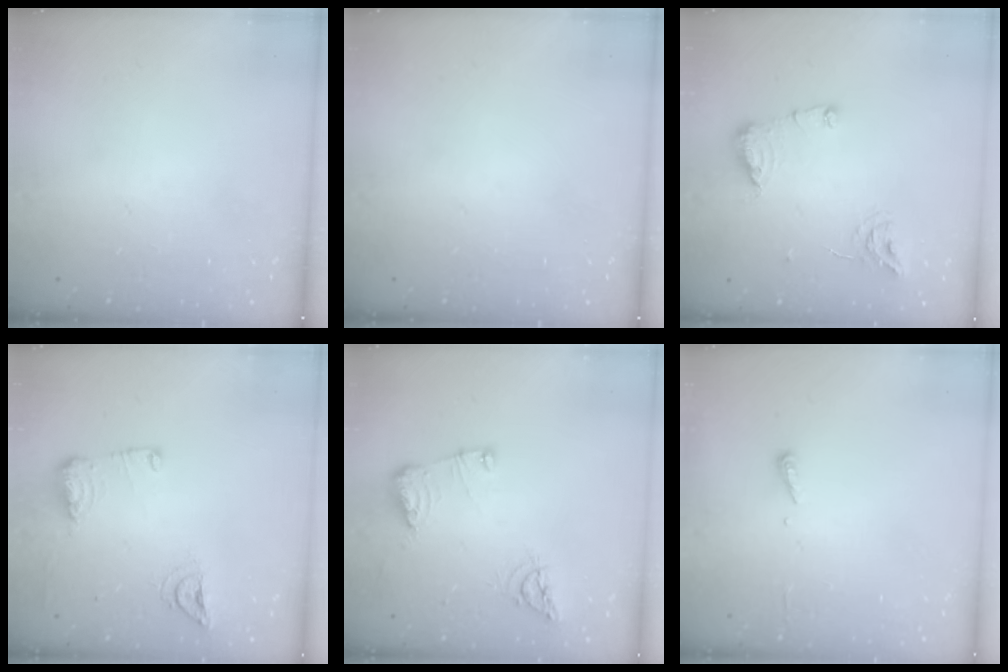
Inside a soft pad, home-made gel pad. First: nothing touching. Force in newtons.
{"total": 0.0}
{"total": 10.7, "press": 10.7, "slide": 1.0}
{"total": 12.7, "press": 11.8, "slide": 4.7}
{"total": 10.9, "press": 10.8, "slide": 1.4}
{"total": 3.5, "press": 3.4, "slide": 0.4}